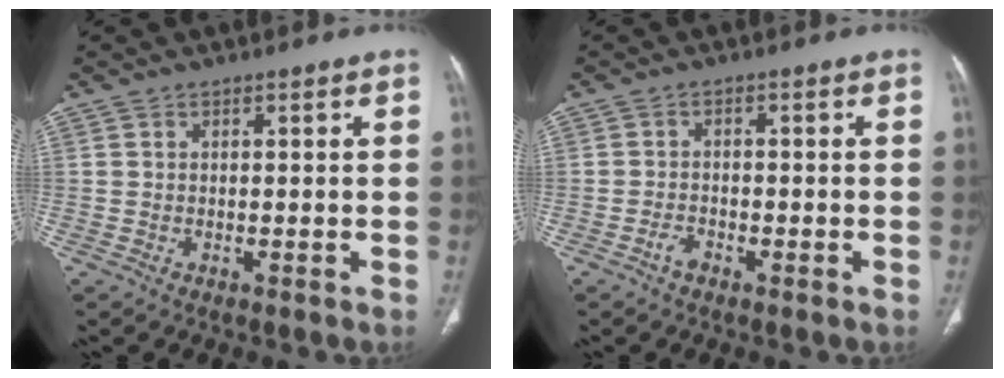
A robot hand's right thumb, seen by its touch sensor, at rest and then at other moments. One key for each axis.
{"total": 2.0, "fx": -1.3, "fy": 1.0, "fz": 1.0, "tx": -0.021, "ty": 0.009, "tz": -0.027}